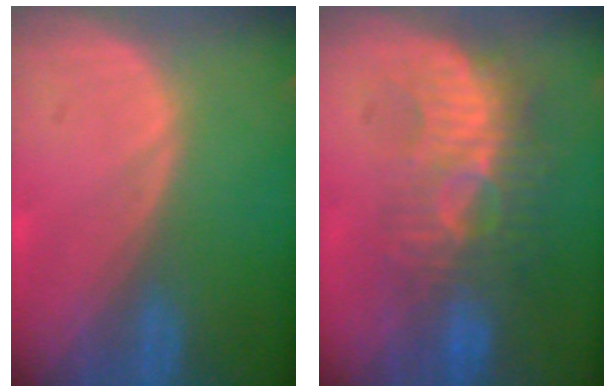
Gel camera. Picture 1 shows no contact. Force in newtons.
{"total": 9.1, "press": 8.7, "slide": 2.6}